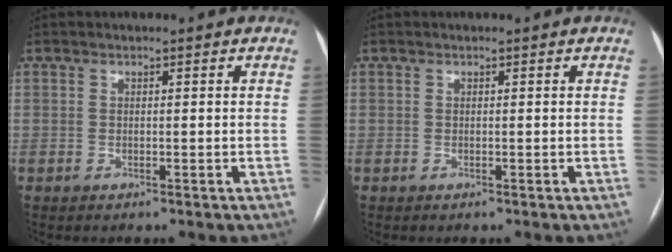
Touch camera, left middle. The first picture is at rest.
{"total": 0.0}